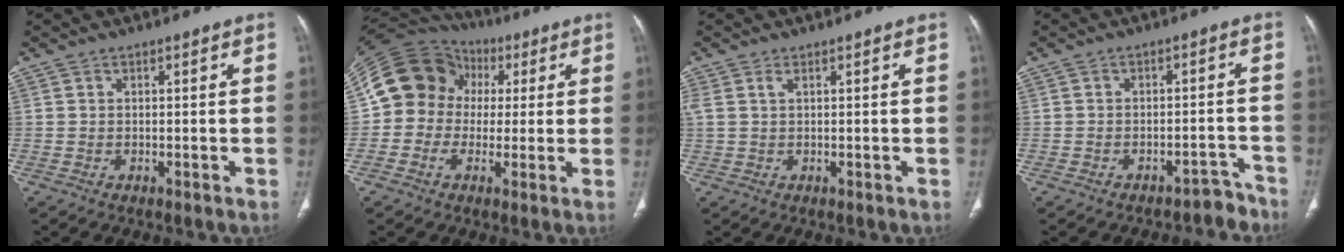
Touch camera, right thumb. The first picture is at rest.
{"total": 14.8, "force": [2.0, 12.9, 7.0], "torque": [-0.115, 0.033, 0.027]}
{"total": 1.7, "force": [0.8, 0.7, 1.4], "torque": [-0.042, 0.014, 0.024]}
{"total": 4.6, "force": [-4.1, 2.0, 0.0], "torque": [0.018, 0.061, -0.051]}